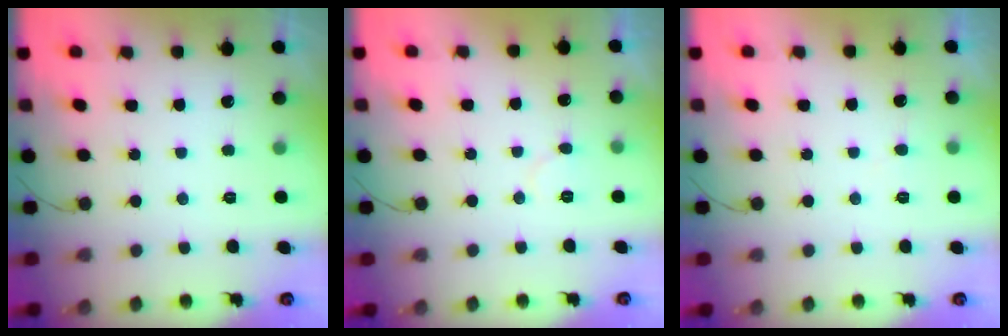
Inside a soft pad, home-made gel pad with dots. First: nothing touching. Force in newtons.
{"total": 4.2, "press": 4.2, "slide": 0.4}
{"total": 3.2, "press": 3.2, "slide": 0.2}